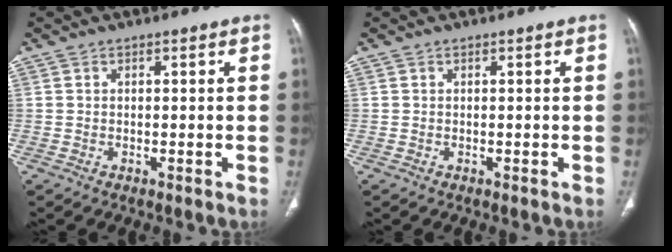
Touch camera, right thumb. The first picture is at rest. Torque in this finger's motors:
{"motor_torque": [0.02, 0.02, 0.22, -0.22, 0.00]}